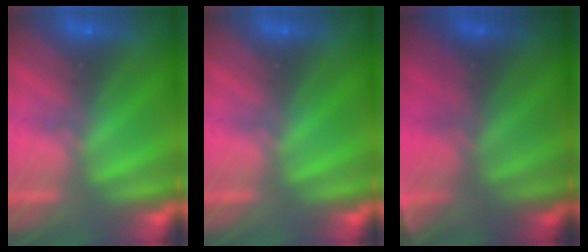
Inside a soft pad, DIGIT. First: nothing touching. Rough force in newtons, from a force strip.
{"total": 0.0}
{"total": 3.4}